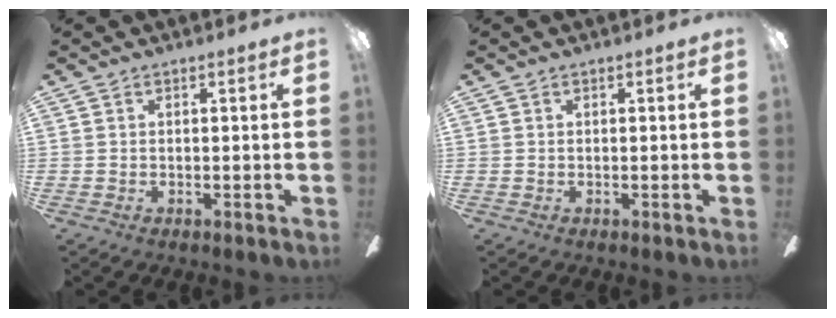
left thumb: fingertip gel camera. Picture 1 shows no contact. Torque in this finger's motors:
{"motor_torque": [0.00, 0.00, 0.28, -0.28, 0.00]}